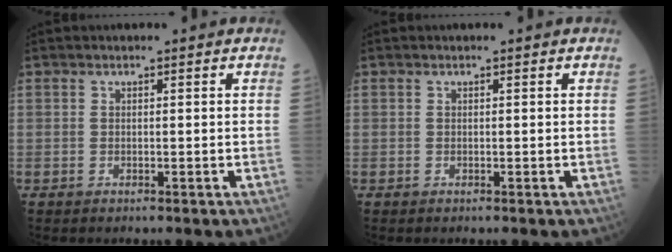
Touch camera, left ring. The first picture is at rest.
{"total": 0.0}